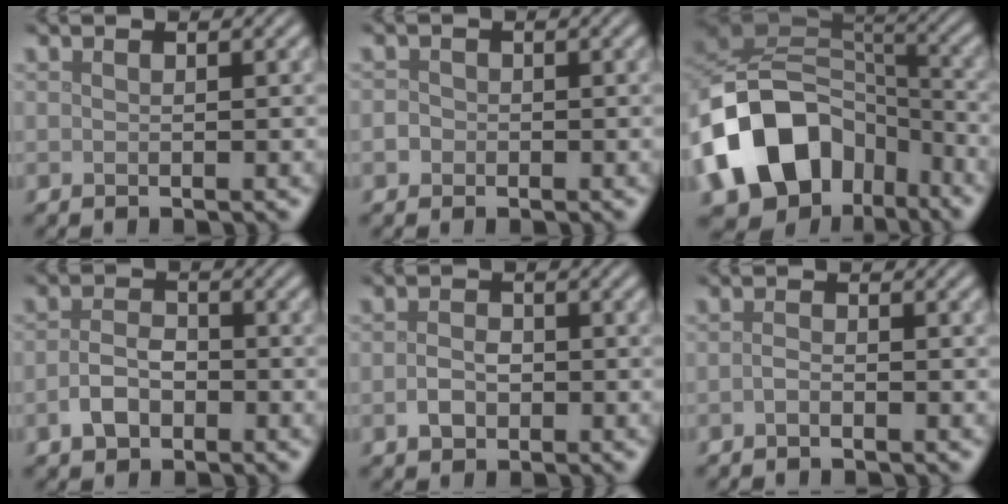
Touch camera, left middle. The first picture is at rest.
{"total": 1.4, "force": [-0.5, 1.2, 0.4], "torque": [-0.001, 0.001, -0.011]}
{"total": 14.5, "force": [-6.4, 10.8, 7.2], "torque": [-0.159, -0.009, -0.112]}
{"total": 2.7, "force": [-1.3, 1.8, 1.6], "torque": [-0.031, 0.004, -0.027]}
{"total": 2.0, "force": [-0.7, 1.5, 1.1], "torque": [-0.023, 0.001, -0.017]}
{"total": 0.8, "force": [-0.6, 0.3, 0.5], "torque": [-0.013, 0.001, -0.013]}